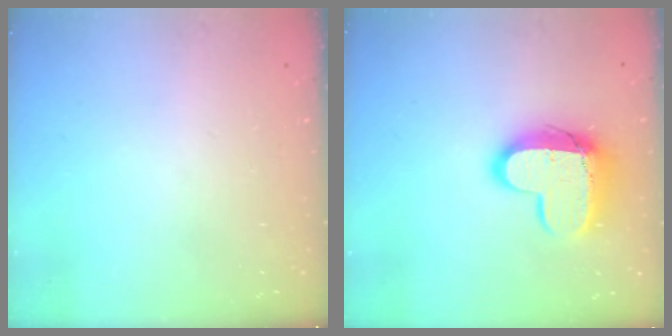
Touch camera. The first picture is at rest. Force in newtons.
{"total": 14.1, "press": 14.1, "slide": 1.1}